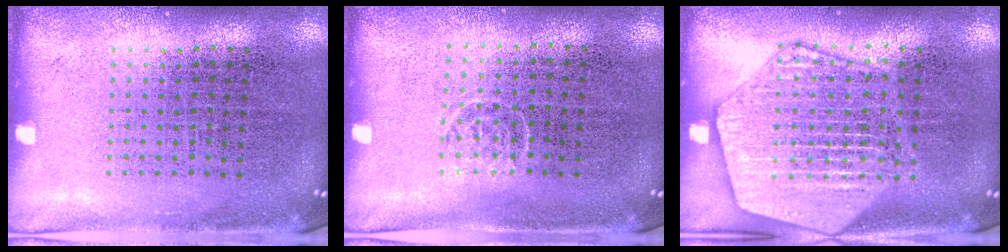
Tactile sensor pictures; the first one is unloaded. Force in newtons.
{"total": 0.7, "press": 0.5, "slide": 0.5}
{"total": 3.2, "press": 3.1, "slide": 0.4}